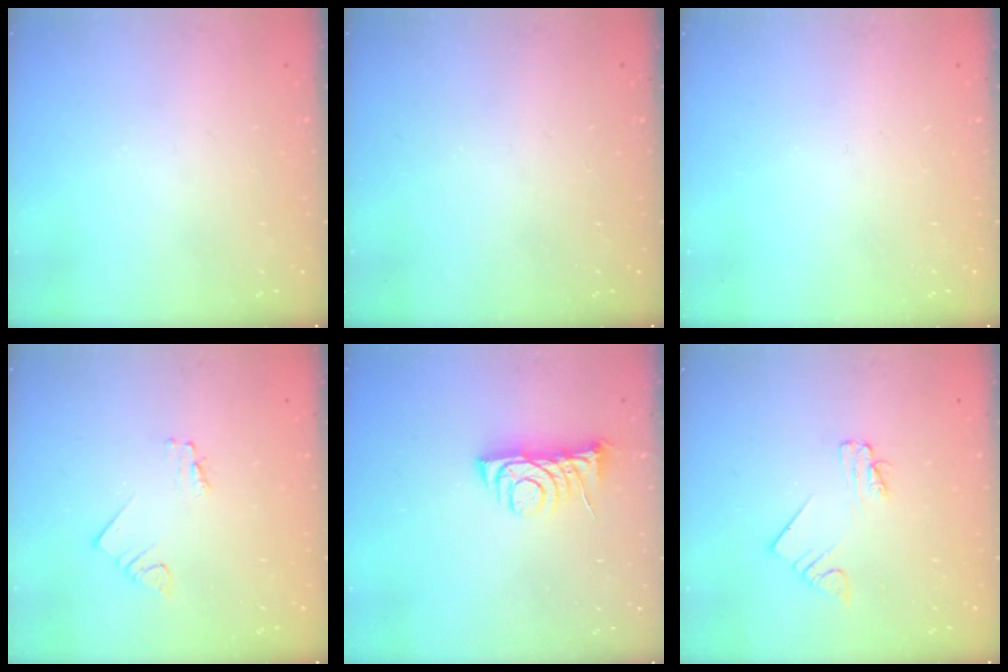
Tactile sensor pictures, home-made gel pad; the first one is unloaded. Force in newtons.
{"total": 0.0}
{"total": 0.0}
{"total": 1.9, "press": 1.9, "slide": 0.2}
{"total": 8.3, "press": 8.2, "slide": 1.2}
{"total": 2.2, "press": 2.2, "slide": 0.3}